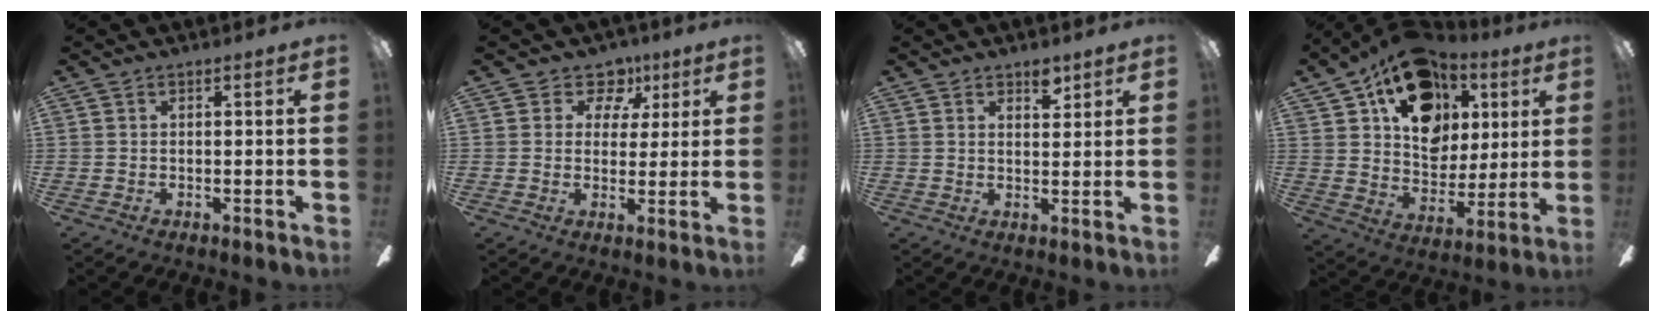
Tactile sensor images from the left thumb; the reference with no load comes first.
{"total": 7.9, "force": [3.9, 6.3, 2.8], "torque": [-0.028, -0.018, 0.068]}
{"total": 4.1, "force": [3.2, 1.8, 1.9], "torque": [-0.002, -0.021, 0.050]}
{"total": 19.6, "force": [10.6, 13.7, 9.1], "torque": [-0.147, -0.048, 0.196]}